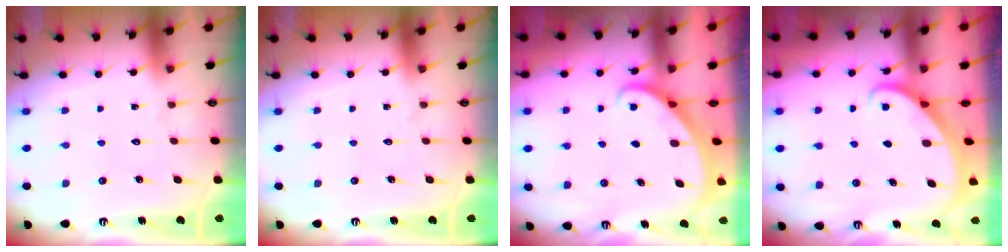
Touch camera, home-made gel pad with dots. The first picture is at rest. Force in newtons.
{"total": 0.0}
{"total": 1.8, "press": 1.8, "slide": 0.1}
{"total": 1.8, "press": 1.8, "slide": 0.0}